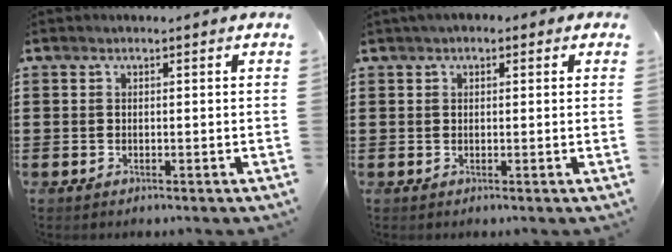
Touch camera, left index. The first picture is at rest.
{"total": 1.5, "force": [0.7, 1.0, 1.0], "torque": [-0.021, 0.007, 0.012]}